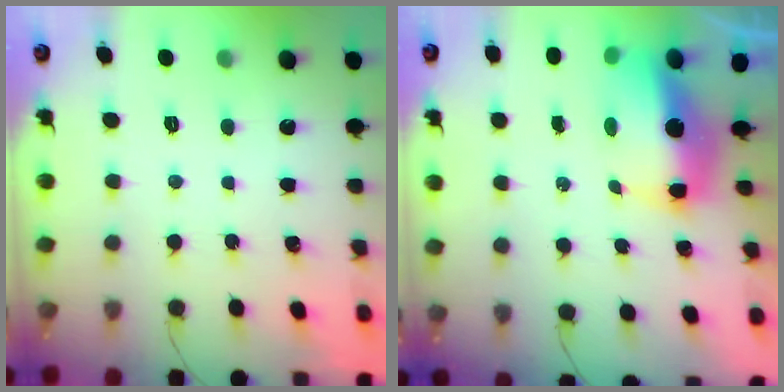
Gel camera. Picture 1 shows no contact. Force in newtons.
{"total": 9.8, "press": 9.6, "slide": 2.0}